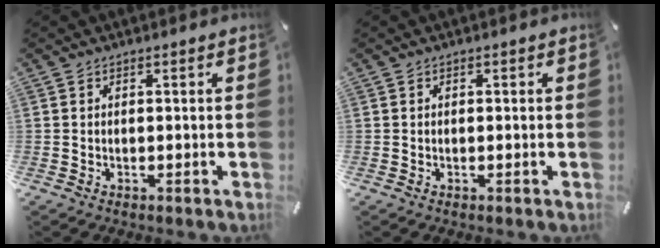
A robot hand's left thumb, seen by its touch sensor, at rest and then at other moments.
{"total": 0.0}